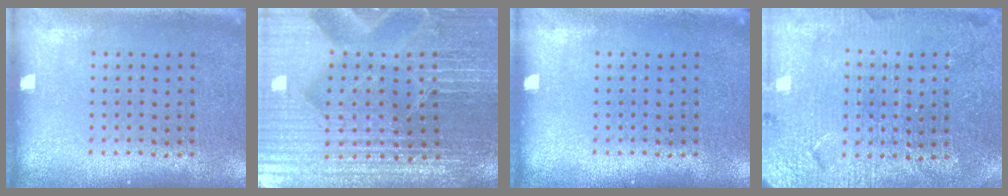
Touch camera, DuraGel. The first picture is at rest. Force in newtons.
{"total": 5.1, "press": 4.9, "slide": 1.5}
{"total": 0.0}
{"total": 4.0, "press": 3.8, "slide": 1.0}